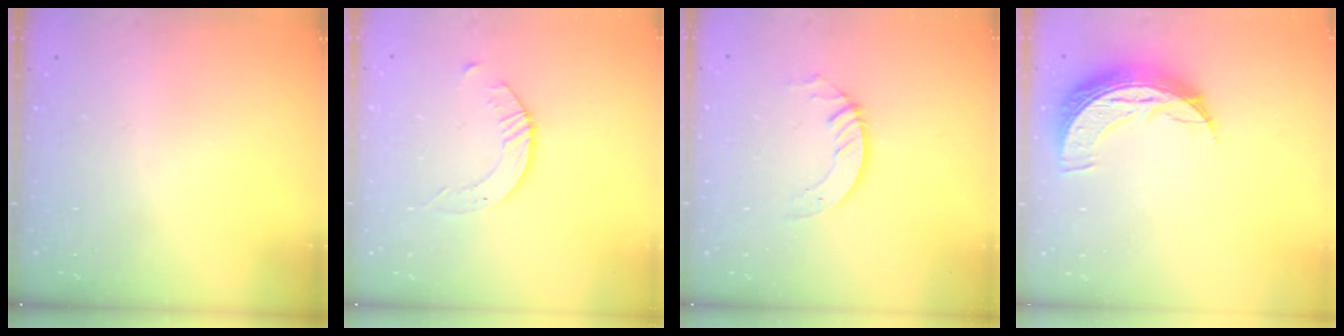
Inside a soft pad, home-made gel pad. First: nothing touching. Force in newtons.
{"total": 2.6, "press": 2.6, "slide": 0.3}
{"total": 2.8, "press": 2.8, "slide": 0.2}
{"total": 10.1, "press": 10.1, "slide": 0.7}